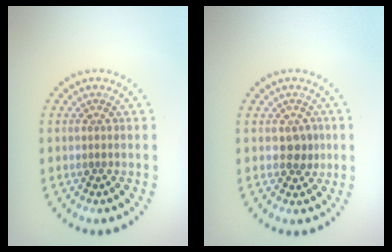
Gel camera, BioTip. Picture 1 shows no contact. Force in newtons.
{"total": 1.8, "press": 1.7, "slide": 0.7}